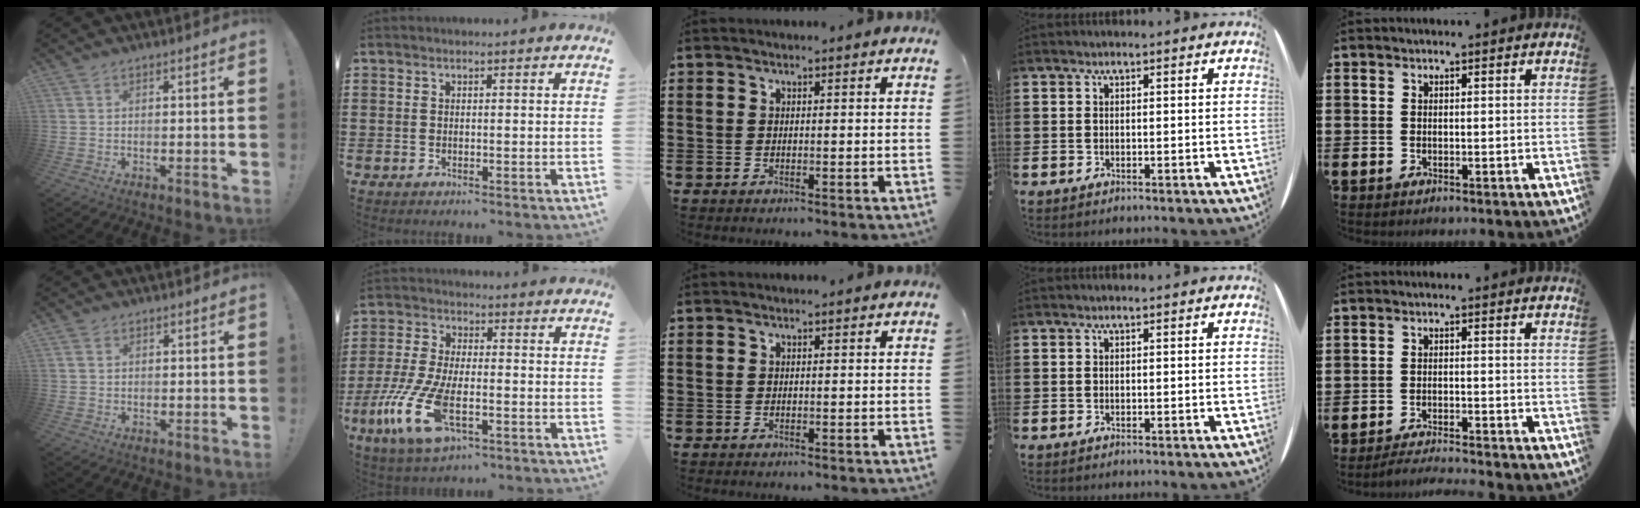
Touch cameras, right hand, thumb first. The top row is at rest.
{"thumb": {"total": 1.7, "force": [0.8, 1.4, 0.4], "torque": [-0.001, 0.000, 0.015]}, "index": {"total": 11.7, "force": [-4.7, 4.9, 9.6], "torque": [-0.229, -0.015, -0.088]}, "little": {"total": 2.2, "force": [-2.2, -0.3, 0.4], "torque": [-0.006, 0.003, -0.045]}}